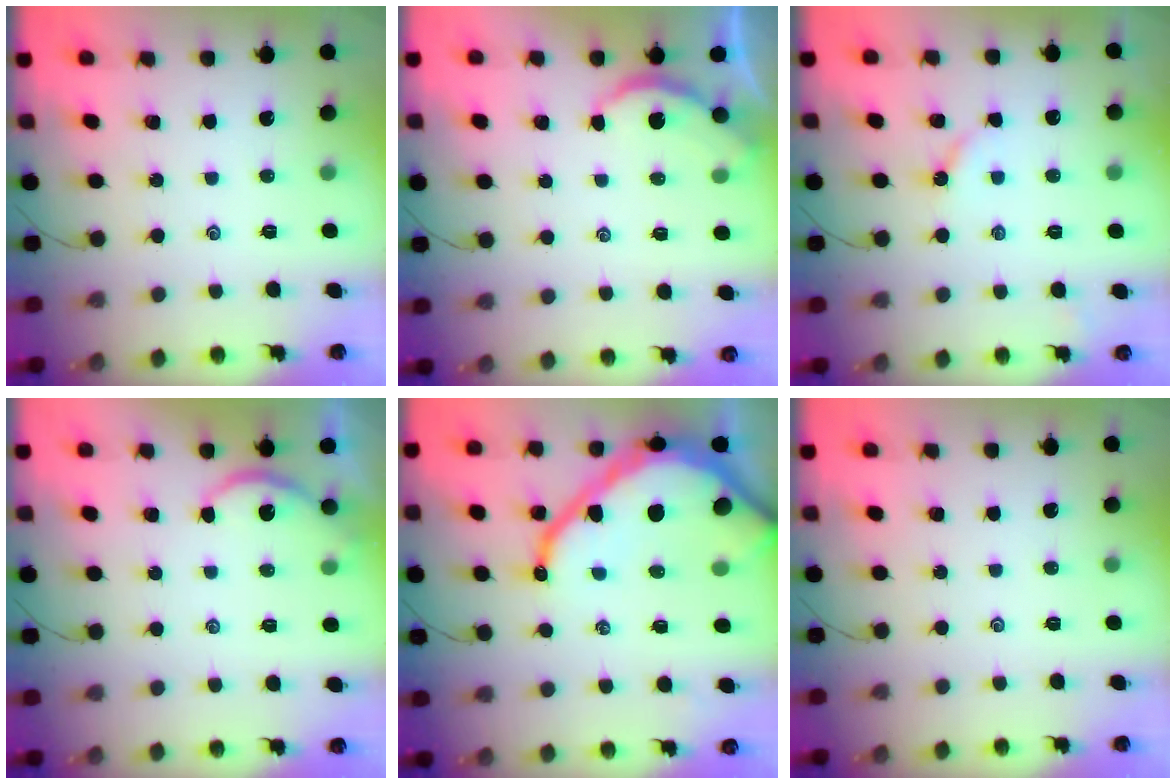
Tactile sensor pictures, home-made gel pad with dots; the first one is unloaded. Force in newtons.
{"total": 2.6, "press": 2.6, "slide": 0.2}
{"total": 2.9, "press": 2.8, "slide": 0.5}
{"total": 5.3, "press": 5.3, "slide": 0.5}
{"total": 21.8, "press": 21.7, "slide": 2.2}
{"total": 0.0}